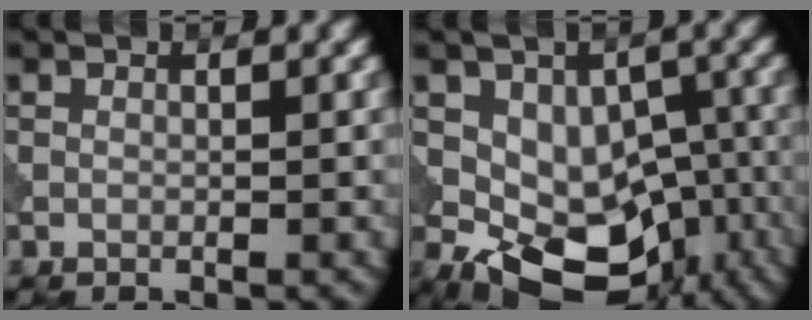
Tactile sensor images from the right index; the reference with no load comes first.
{"total": 12.1, "force": [-3.5, 7.9, 8.5], "torque": [-0.115, -0.009, -0.046]}